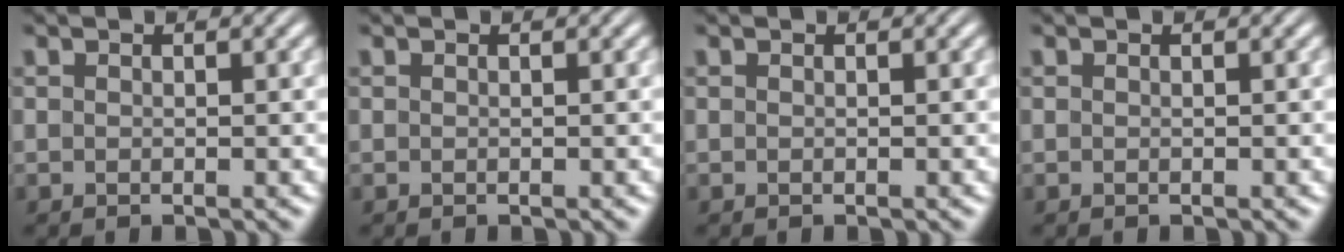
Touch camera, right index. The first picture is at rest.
{"total": 0.0}
{"total": 0.0}
{"total": 0.0}